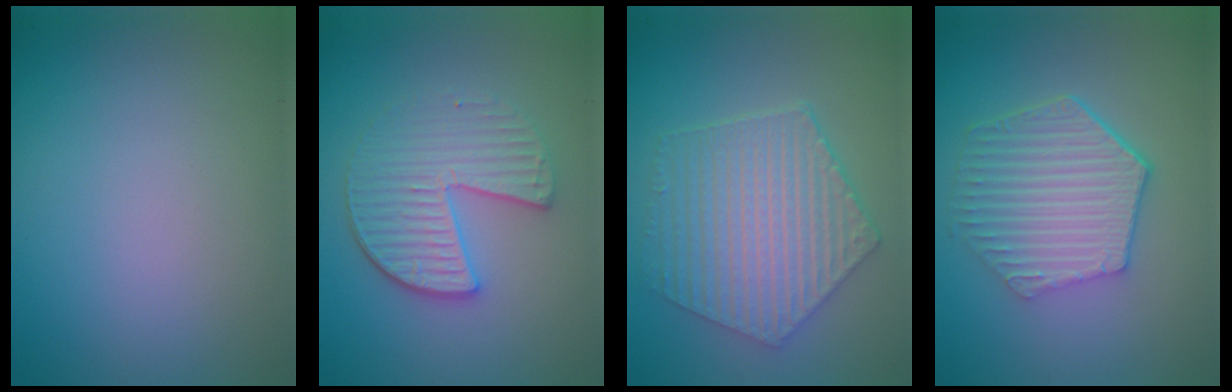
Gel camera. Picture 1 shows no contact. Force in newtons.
{"total": 4.0, "press": 3.5, "slide": 1.8}
{"total": 6.3, "press": 4.9, "slide": 4.0}
{"total": 6.2, "press": 4.6, "slide": 4.2}